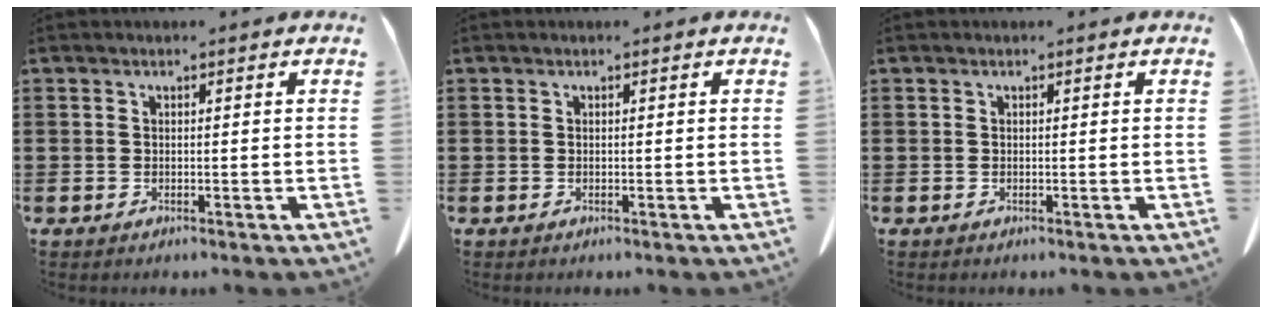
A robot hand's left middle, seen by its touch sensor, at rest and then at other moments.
{"total": 0.0}
{"total": 0.0}